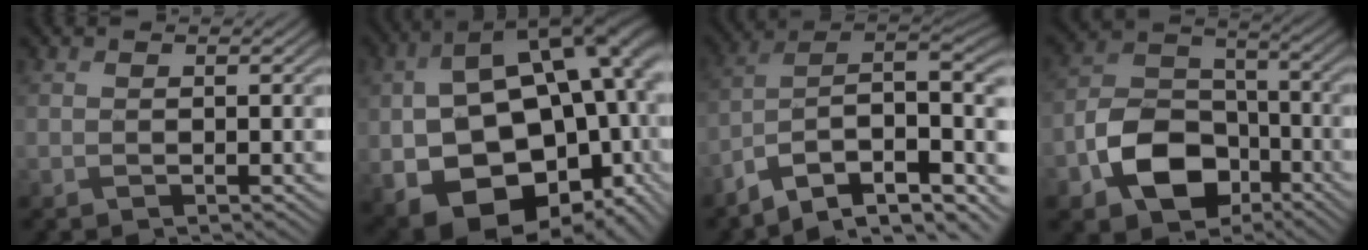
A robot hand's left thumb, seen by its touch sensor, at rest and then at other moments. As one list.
[{"total": 20.4, "force": [-1.7, 13.3, 15.4], "torque": [-0.278, -0.055, 0.043]}, {"total": 13.2, "force": [-6.7, 6.7, 9.1], "torque": [-0.179, -0.011, -0.118]}, {"total": 10.3, "force": [-4.5, 7.2, 5.8], "torque": [-0.122, -0.009, -0.095]}]